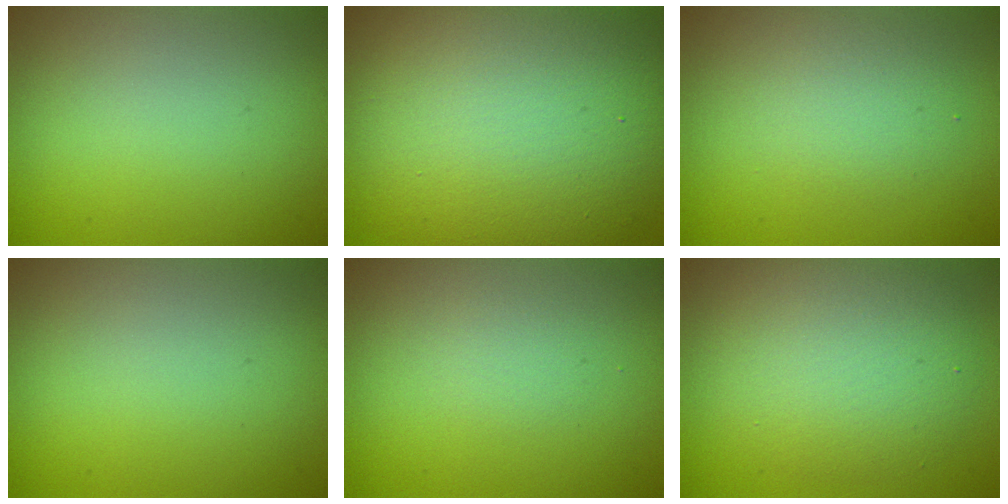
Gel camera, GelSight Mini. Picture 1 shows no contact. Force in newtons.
{"total": 15.3, "press": 15.3, "slide": 1.2}
{"total": 2.3, "press": 2.3, "slide": 0.1}
{"total": 0.0}
{"total": 1.0, "press": 1.0, "slide": 0.0}
{"total": 5.1, "press": 5.1, "slide": 0.3}